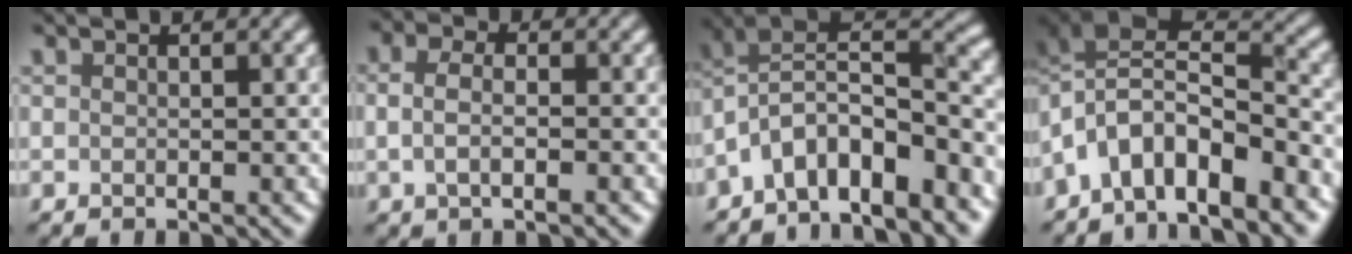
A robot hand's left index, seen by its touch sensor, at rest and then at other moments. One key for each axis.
{"total": 3.0, "fx": -0.2, "fy": 1.5, "fz": 2.6, "tx": -0.043, "ty": 0.002, "tz": -0.015}
{"total": 9.7, "fx": -5.4, "fy": 4.1, "fz": 6.9, "tx": -0.103, "ty": 0.014, "tz": -0.104}
{"total": 8.5, "fx": -4.7, "fy": 3.9, "fz": 6.0, "tx": -0.097, "ty": 0.014, "tz": -0.088}